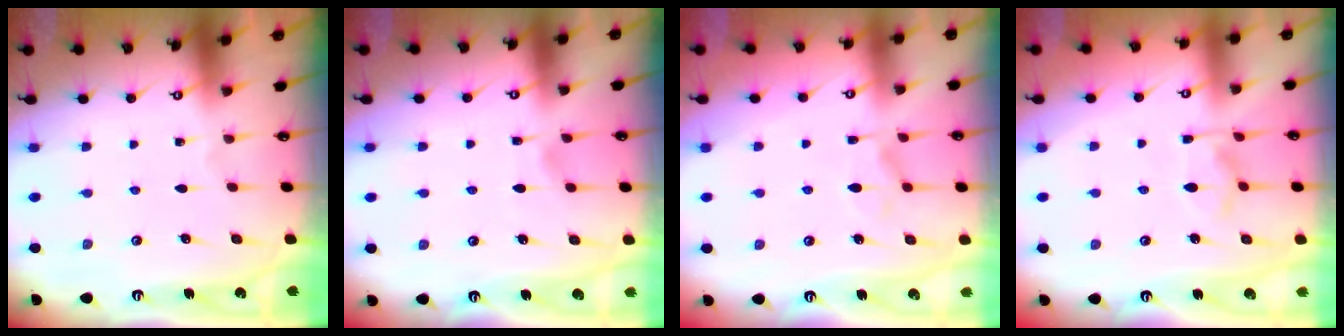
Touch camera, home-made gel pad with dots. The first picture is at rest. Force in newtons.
{"total": 3.8, "press": 3.7, "slide": 0.4}
{"total": 1.4, "press": 0.3, "slide": 1.3}
{"total": 8.4, "press": 8.3, "slide": 1.1}